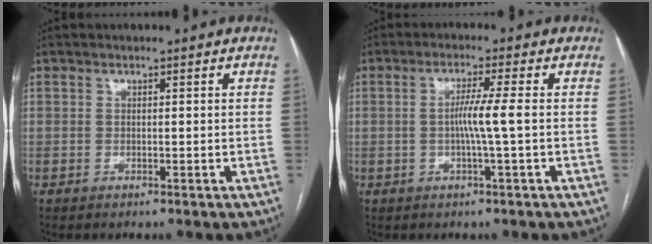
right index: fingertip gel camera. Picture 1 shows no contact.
{"total": 4.2, "force": [-0.4, -1.0, 4.1], "torque": [-0.074, 0.003, -0.006]}